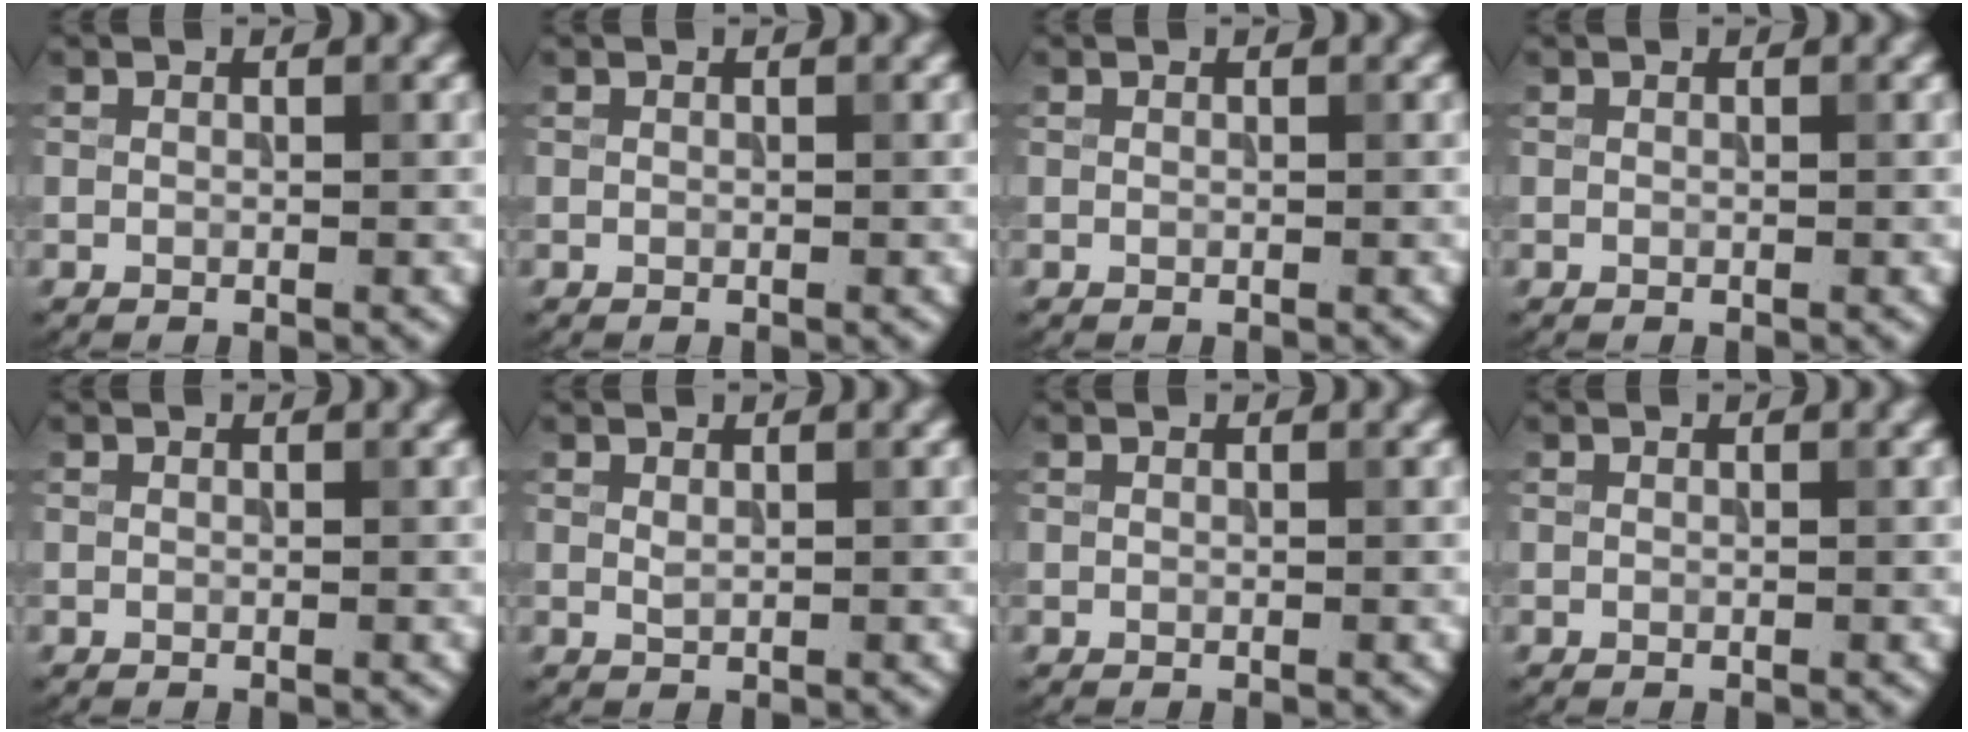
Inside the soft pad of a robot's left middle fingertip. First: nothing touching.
{"total": 0.0}
{"total": 0.0}
{"total": 0.0}
{"total": 0.0}
{"total": 0.7, "force": [0.4, 0.2, 0.5], "torque": [-0.012, 0.002, 0.009]}
{"total": 0.0}
{"total": 0.0}